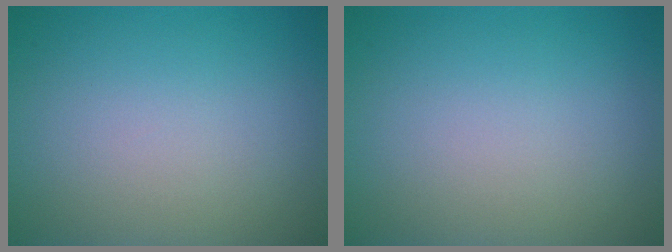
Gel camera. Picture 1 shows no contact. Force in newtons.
{"total": 0.0}